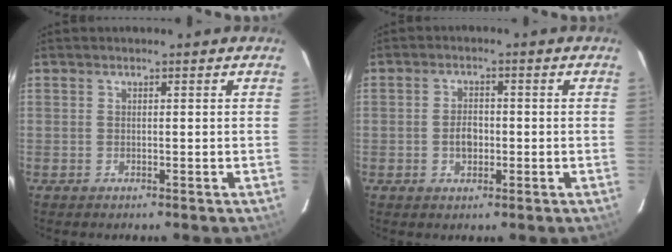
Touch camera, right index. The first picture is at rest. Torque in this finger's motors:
{"motor_torque": [0.65, 0.19, 0.10, 0.02]}